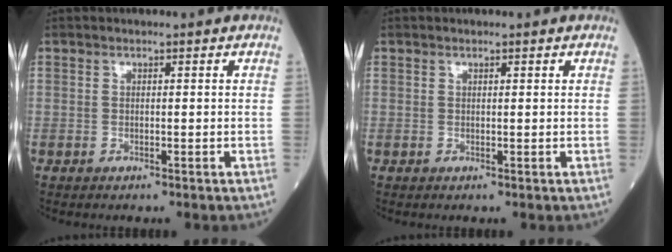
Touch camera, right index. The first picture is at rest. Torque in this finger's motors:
{"motor_torque": [-0.27, -0.05, 0.00, -0.01]}